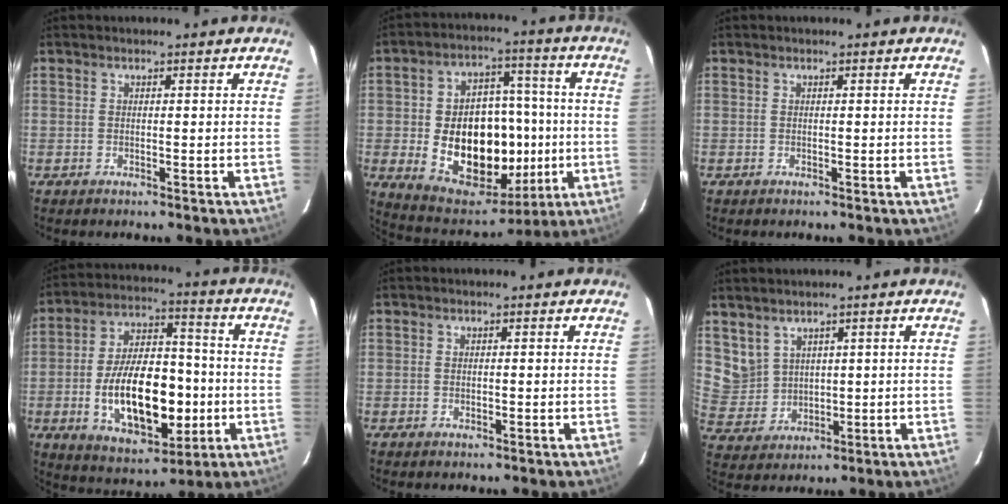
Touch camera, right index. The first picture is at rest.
{"total": 20.9, "force": [-2.7, 14.8, 14.6], "torque": [-0.277, 0.019, -0.011]}
{"total": 0.0}
{"total": 19.8, "force": [-3.9, 10.6, 16.2], "torque": [-0.295, 0.011, -0.042]}
{"total": 0.7, "force": [0.0, 0.7, 0.0], "torque": [0.004, -0.001, 0.001]}
{"total": 7.6, "force": [4.5, 6.0, 1.1], "torque": [-0.019, 0.003, 0.115]}